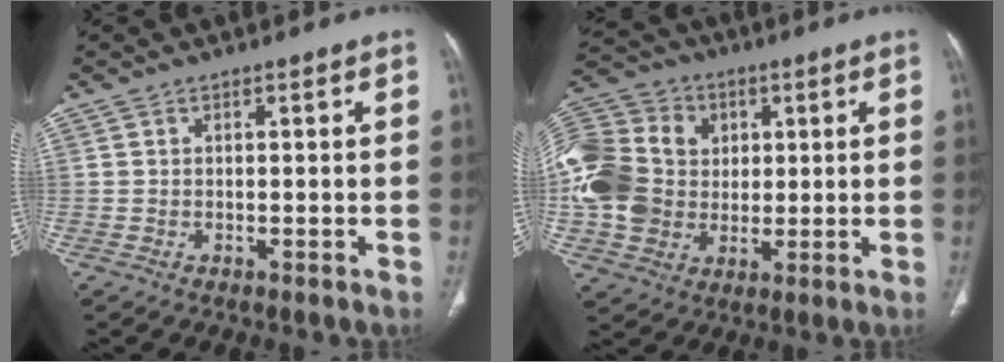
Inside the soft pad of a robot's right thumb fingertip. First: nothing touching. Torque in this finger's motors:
{"motor_torque": [0.26, 0.19, 0.36, 0.33, 0.26]}